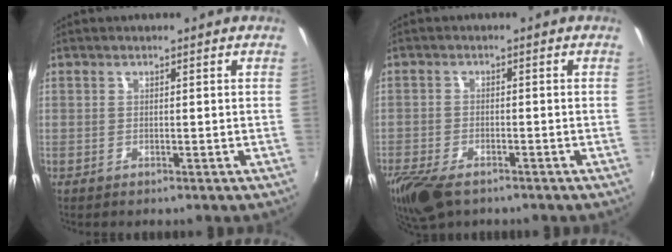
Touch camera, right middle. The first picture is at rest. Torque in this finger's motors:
{"motor_torque": [0.28, -0.29, 0.10, 0.04]}